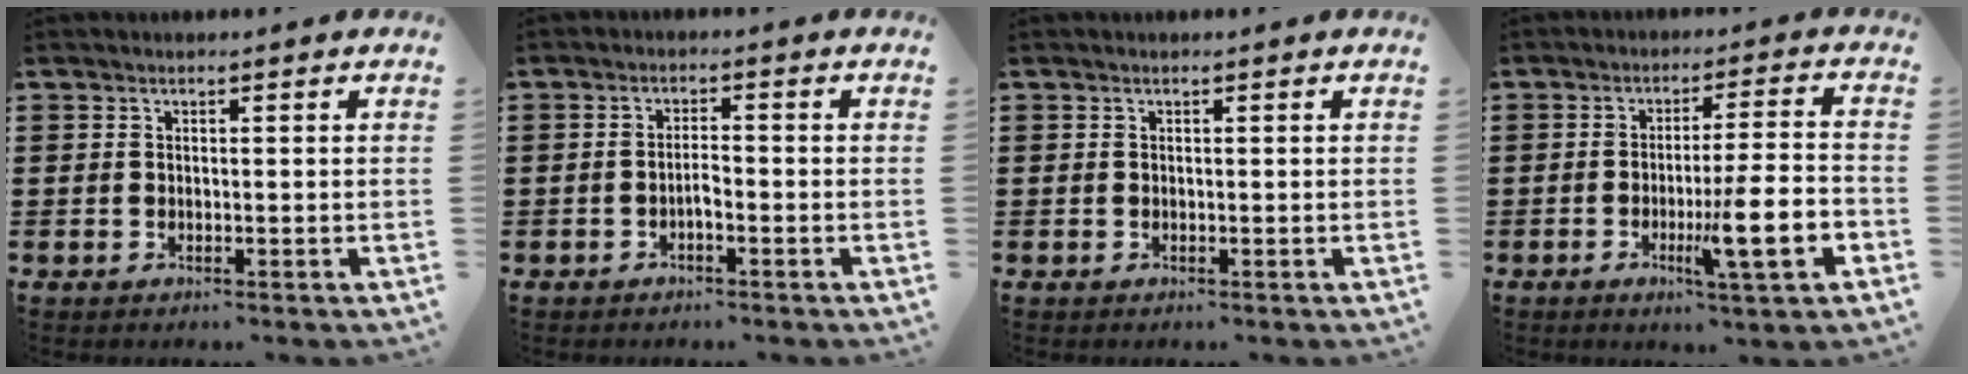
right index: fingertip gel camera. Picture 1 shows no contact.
{"total": 1.8, "force": [-1.0, 0.3, 1.5], "torque": [-0.029, 0.003, -0.017]}
{"total": 0.0}
{"total": 9.7, "force": [-3.4, 0.7, 9.1], "torque": [-0.151, -0.004, -0.058]}